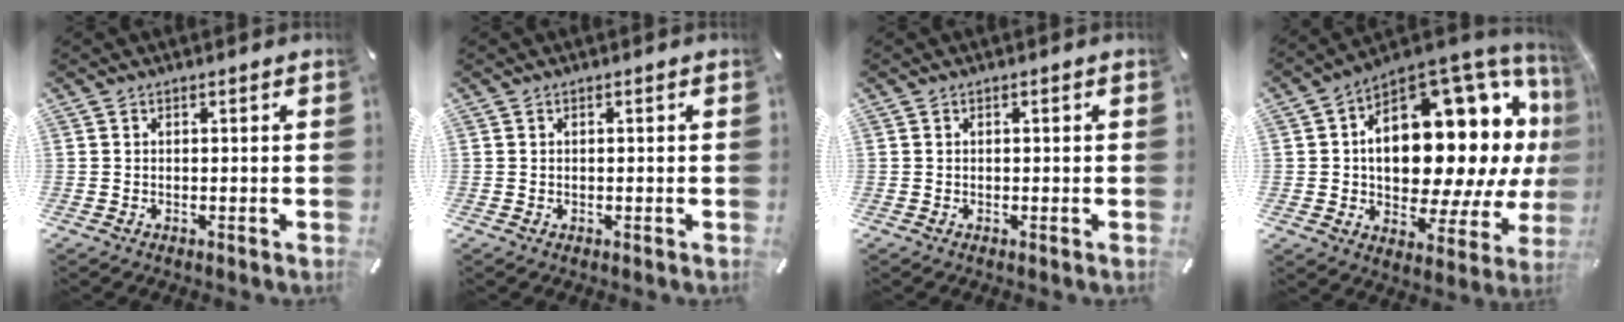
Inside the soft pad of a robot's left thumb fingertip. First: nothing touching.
{"total": 0.0}
{"total": 0.0}
{"total": 22.9, "force": [4.9, 13.0, 18.1], "torque": [-0.256, -0.067, 0.084]}